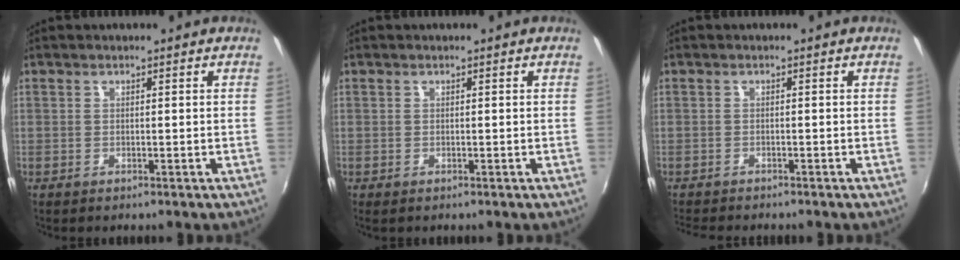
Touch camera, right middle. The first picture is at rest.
{"total": 0.0}
{"total": 3.6, "force": [-3.4, 0.4, 1.2], "torque": [-0.034, -0.018, -0.061]}